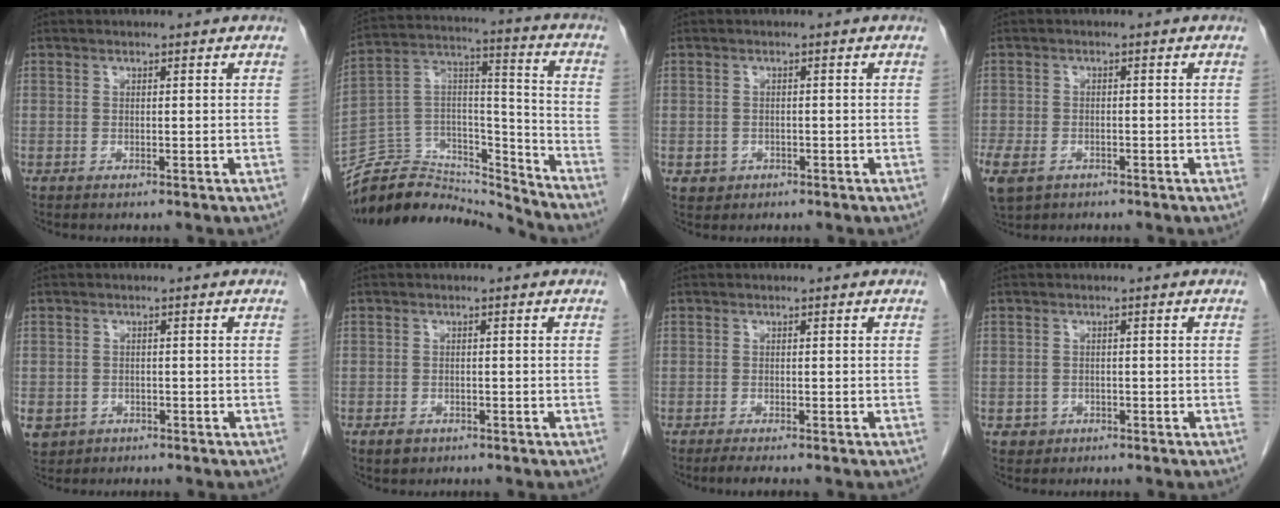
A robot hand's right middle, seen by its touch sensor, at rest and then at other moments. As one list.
[{"total": 18.8, "force": [-18.2, 4.2, 2.4], "torque": [-0.043, 0.061, -0.306]}, {"total": 1.8, "force": [-0.6, 1.7, 0.3], "torque": [-0.001, 0.007, -0.003]}, {"total": 9.1, "force": [-4.7, 6.5, 4.2], "torque": [-0.121, -0.010, -0.069]}, {"total": 6.0, "force": [-2.7, 5.1, 1.6], "torque": [-0.043, 0.001, -0.038]}, {"total": 1.6, "force": [-0.9, 1.1, 0.7], "torque": [-0.014, 0.003, -0.007]}, {"total": 2.2, "force": [-1.7, -0.2, 1.3], "torque": [-0.021, -0.006, -0.029]}, {"total": 1.6, "force": [-0.6, 1.5, 0.1], "torque": [0.001, 0.009, -0.006]}]